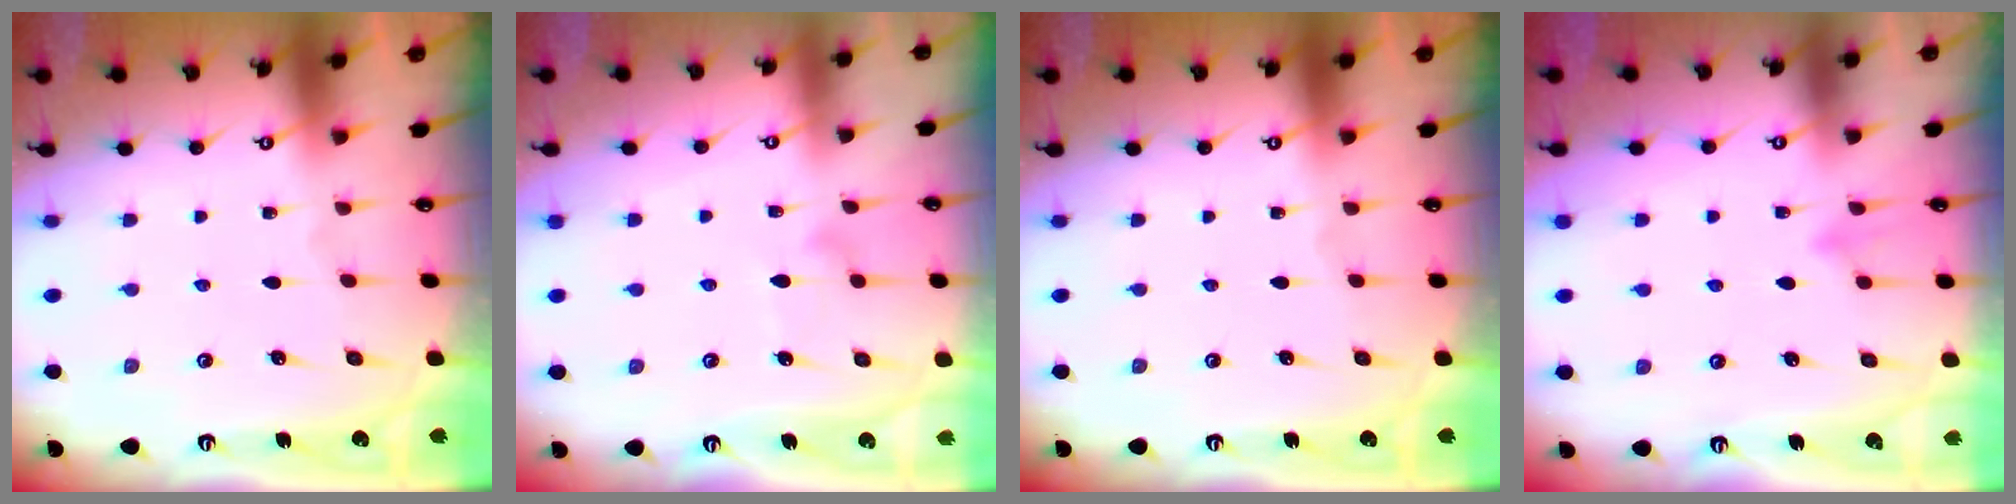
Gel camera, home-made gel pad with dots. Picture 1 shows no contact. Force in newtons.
{"total": 7.4, "press": 7.4, "slide": 0.4}
{"total": 0.0}
{"total": 7.7, "press": 7.6, "slide": 1.4}